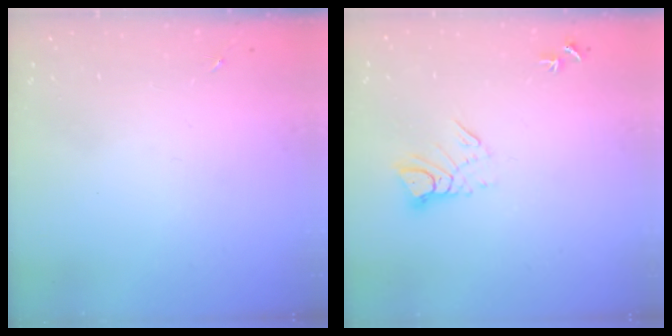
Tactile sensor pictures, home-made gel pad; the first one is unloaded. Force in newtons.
{"total": 7.3, "press": 7.3, "slide": 0.7}